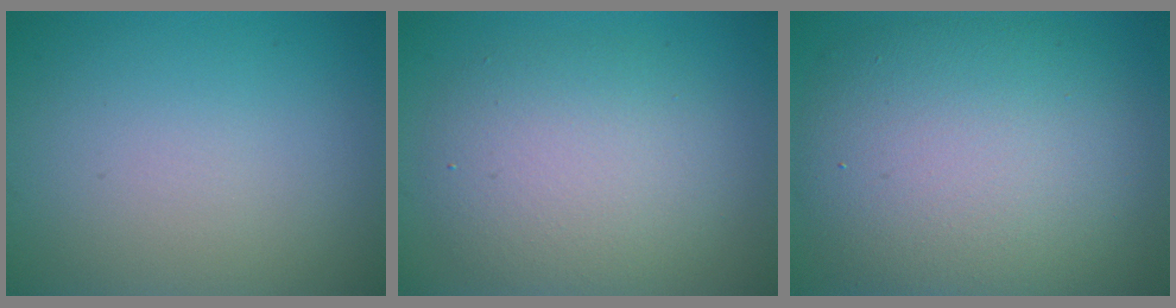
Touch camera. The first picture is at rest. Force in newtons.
{"total": 5.6, "press": 5.6, "slide": 0.5}
{"total": 10.9, "press": 10.9, "slide": 0.6}